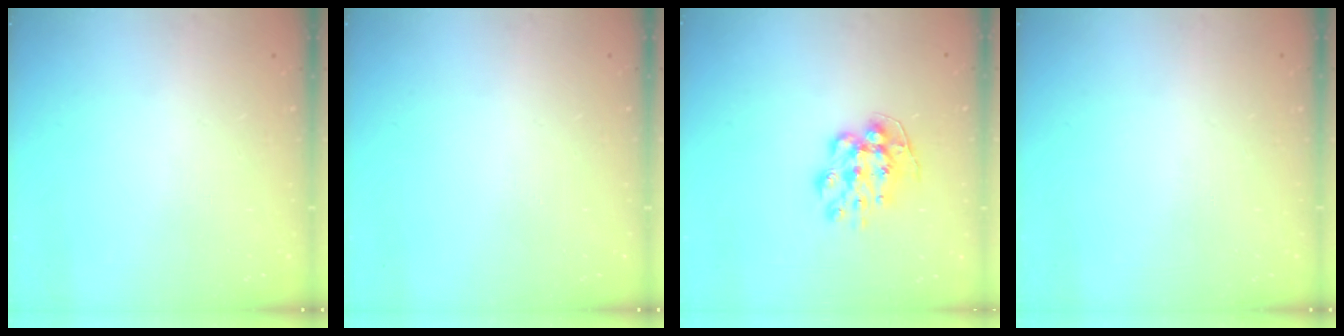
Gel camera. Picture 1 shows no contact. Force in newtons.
{"total": 0.0}
{"total": 9.2, "press": 9.2, "slide": 0.1}
{"total": 0.0}